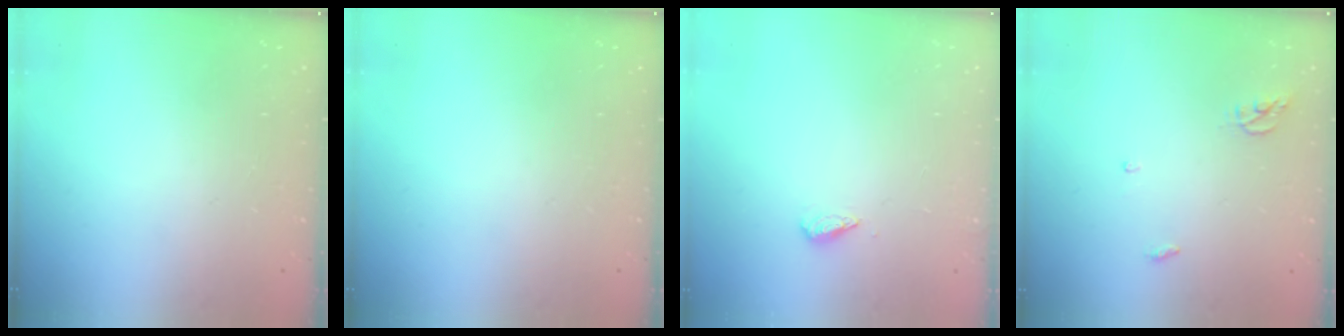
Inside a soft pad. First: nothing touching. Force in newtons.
{"total": 0.0}
{"total": 2.7, "press": 2.6, "slide": 0.4}
{"total": 3.9, "press": 3.8, "slide": 0.3}